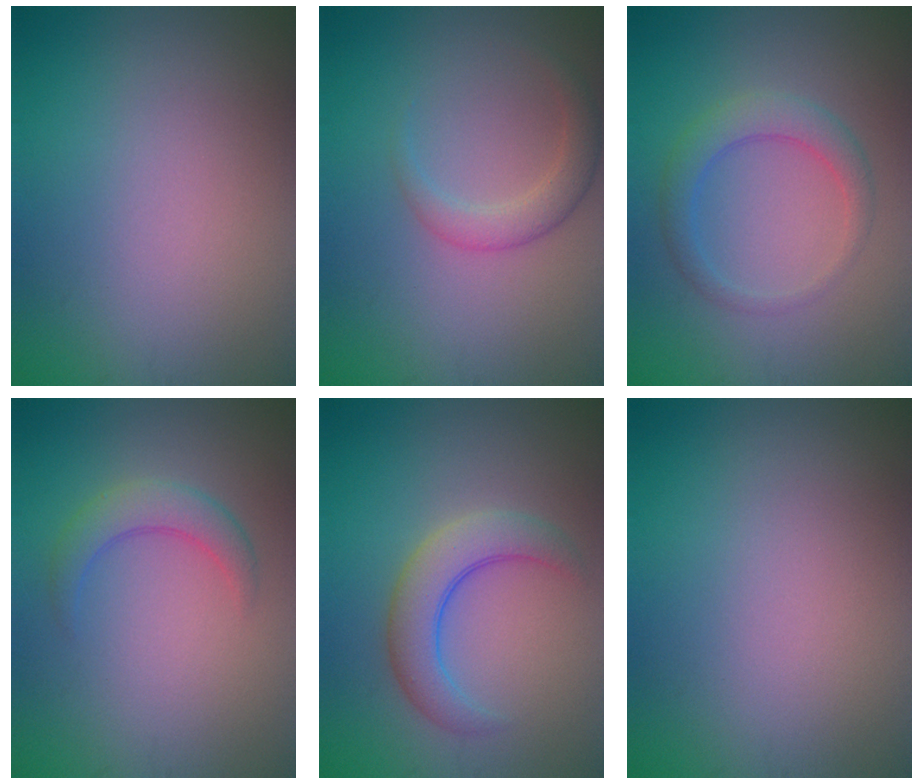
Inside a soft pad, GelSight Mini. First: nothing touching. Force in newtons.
{"total": 2.4, "press": 2.4, "slide": 0.1}
{"total": 3.0, "press": 3.0, "slide": 0.1}
{"total": 2.8, "press": 2.7, "slide": 0.2}
{"total": 4.2, "press": 4.2, "slide": 0.1}
{"total": 0.0}